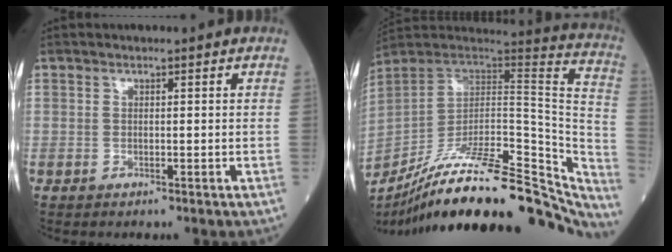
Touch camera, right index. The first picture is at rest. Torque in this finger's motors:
{"motor_torque": [0.34, -1.80, 0.77, 0.15]}